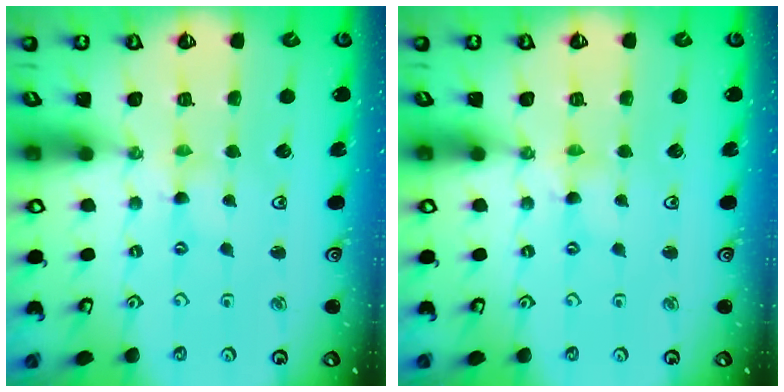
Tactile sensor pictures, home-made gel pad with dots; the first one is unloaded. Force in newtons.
{"total": 0.8, "press": 0.8, "slide": 0.2}